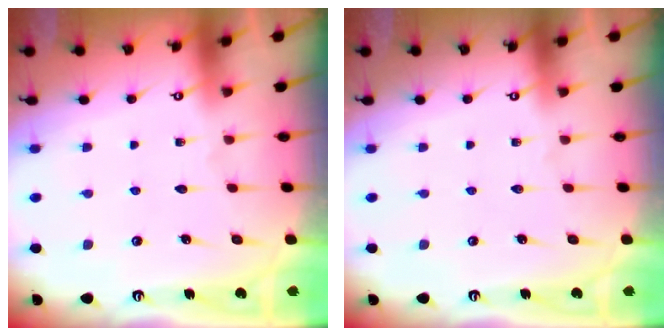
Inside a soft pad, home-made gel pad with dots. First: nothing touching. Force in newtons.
{"total": 0.0}